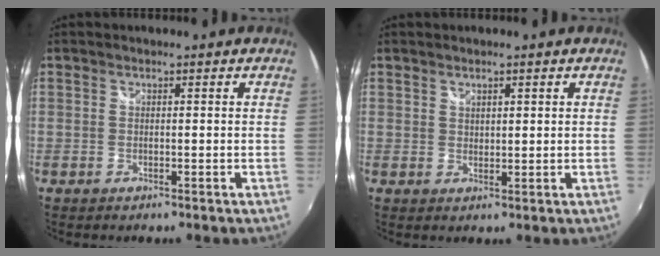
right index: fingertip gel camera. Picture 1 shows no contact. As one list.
[{"total": 1.5, "force": [1.1, 0.8, 0.6], "torque": [-0.006, 0.001, 0.021]}]